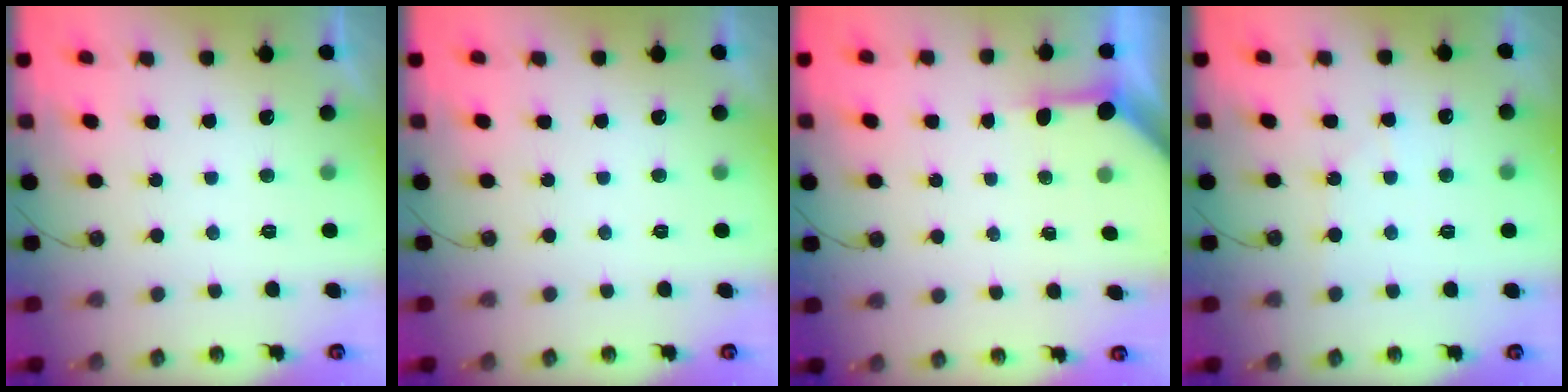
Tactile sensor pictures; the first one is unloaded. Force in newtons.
{"total": 0.0}
{"total": 3.5, "press": 3.5, "slide": 0.3}
{"total": 4.7, "press": 4.7, "slide": 0.5}